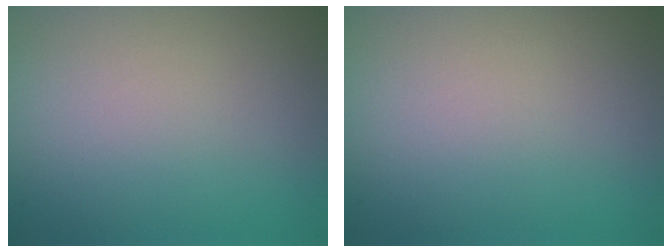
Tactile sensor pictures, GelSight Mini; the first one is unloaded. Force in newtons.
{"total": 0.0}